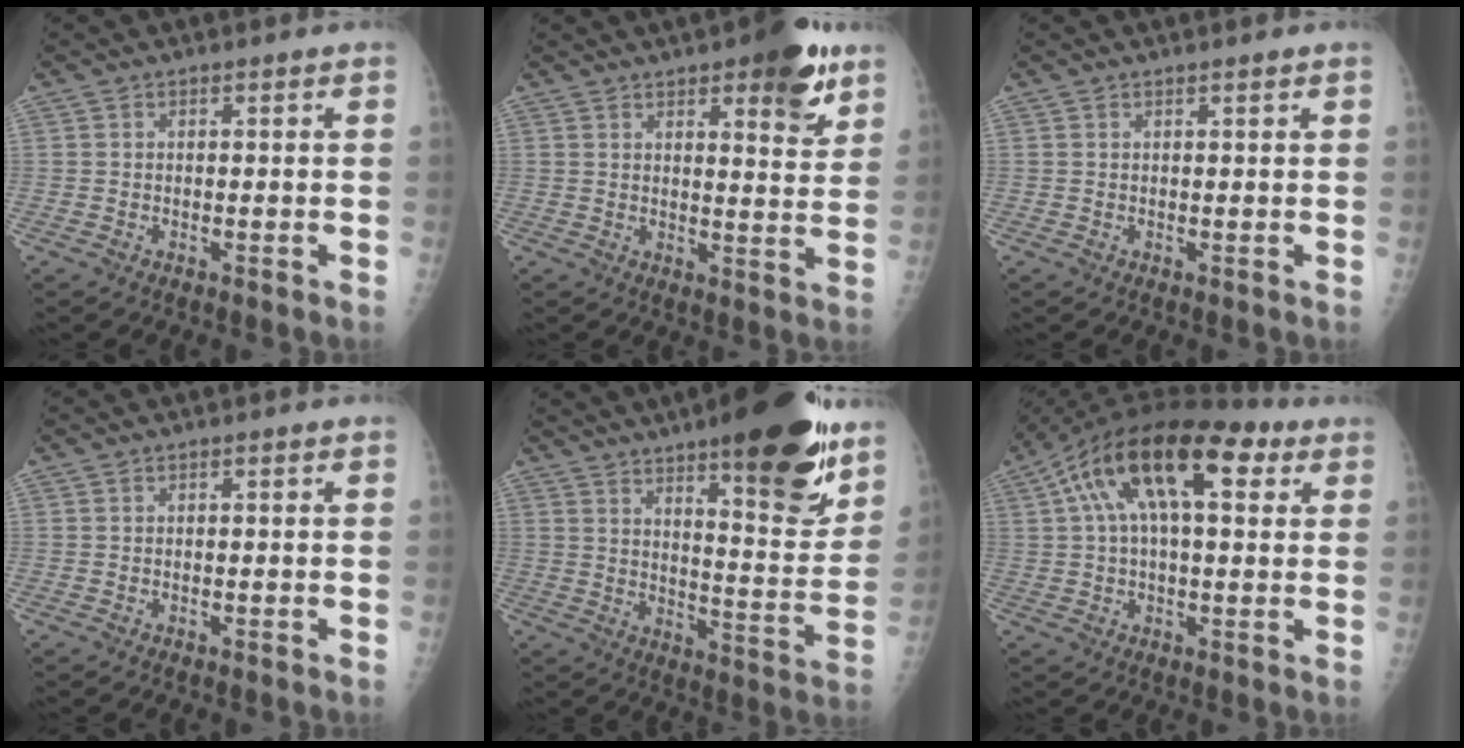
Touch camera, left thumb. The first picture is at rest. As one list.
[{"total": 11.2, "force": [6.5, 3.7, 8.4], "torque": [-0.081, -0.031, 0.081]}, {"total": 0.7, "force": [0.5, 0.1, 0.4], "torque": [-0.008, -0.003, 0.009]}, {"total": 0.0}, {"total": 21.6, "force": [13.6, 5.4, 15.8], "torque": [-0.189, -0.078, 0.200]}, {"total": 17.5, "force": [6.2, 8.2, 14.2], "torque": [-0.232, 0.038, 0.096]}]